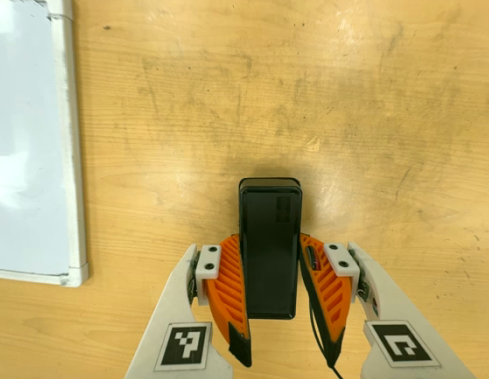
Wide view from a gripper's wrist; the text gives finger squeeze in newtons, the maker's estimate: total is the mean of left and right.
{"total": 3.9, "left": 2.4, "right": 5.4}